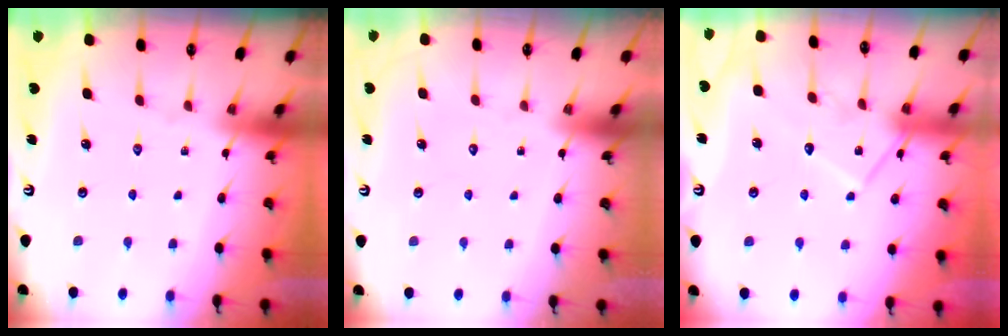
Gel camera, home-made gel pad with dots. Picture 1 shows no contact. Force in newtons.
{"total": 1.6, "press": 1.6, "slide": 0.1}
{"total": 10.9, "press": 10.9, "slide": 0.6}